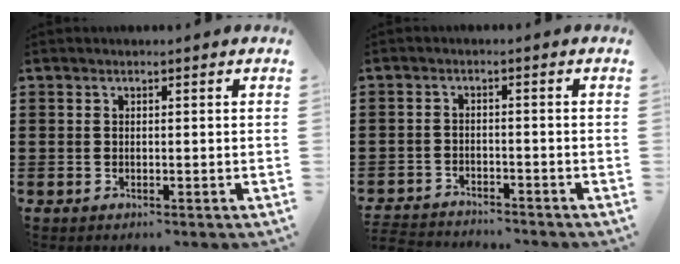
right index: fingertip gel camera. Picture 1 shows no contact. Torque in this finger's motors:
{"motor_torque": [-1.89, -0.25, -1.05, -0.21]}